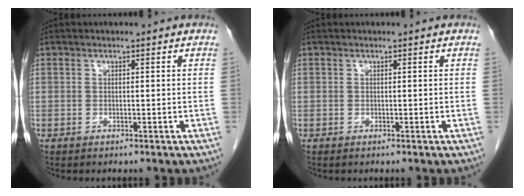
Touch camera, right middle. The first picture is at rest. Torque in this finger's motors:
{"motor_torque": [0.00, 0.00, 0.00, 0.00]}